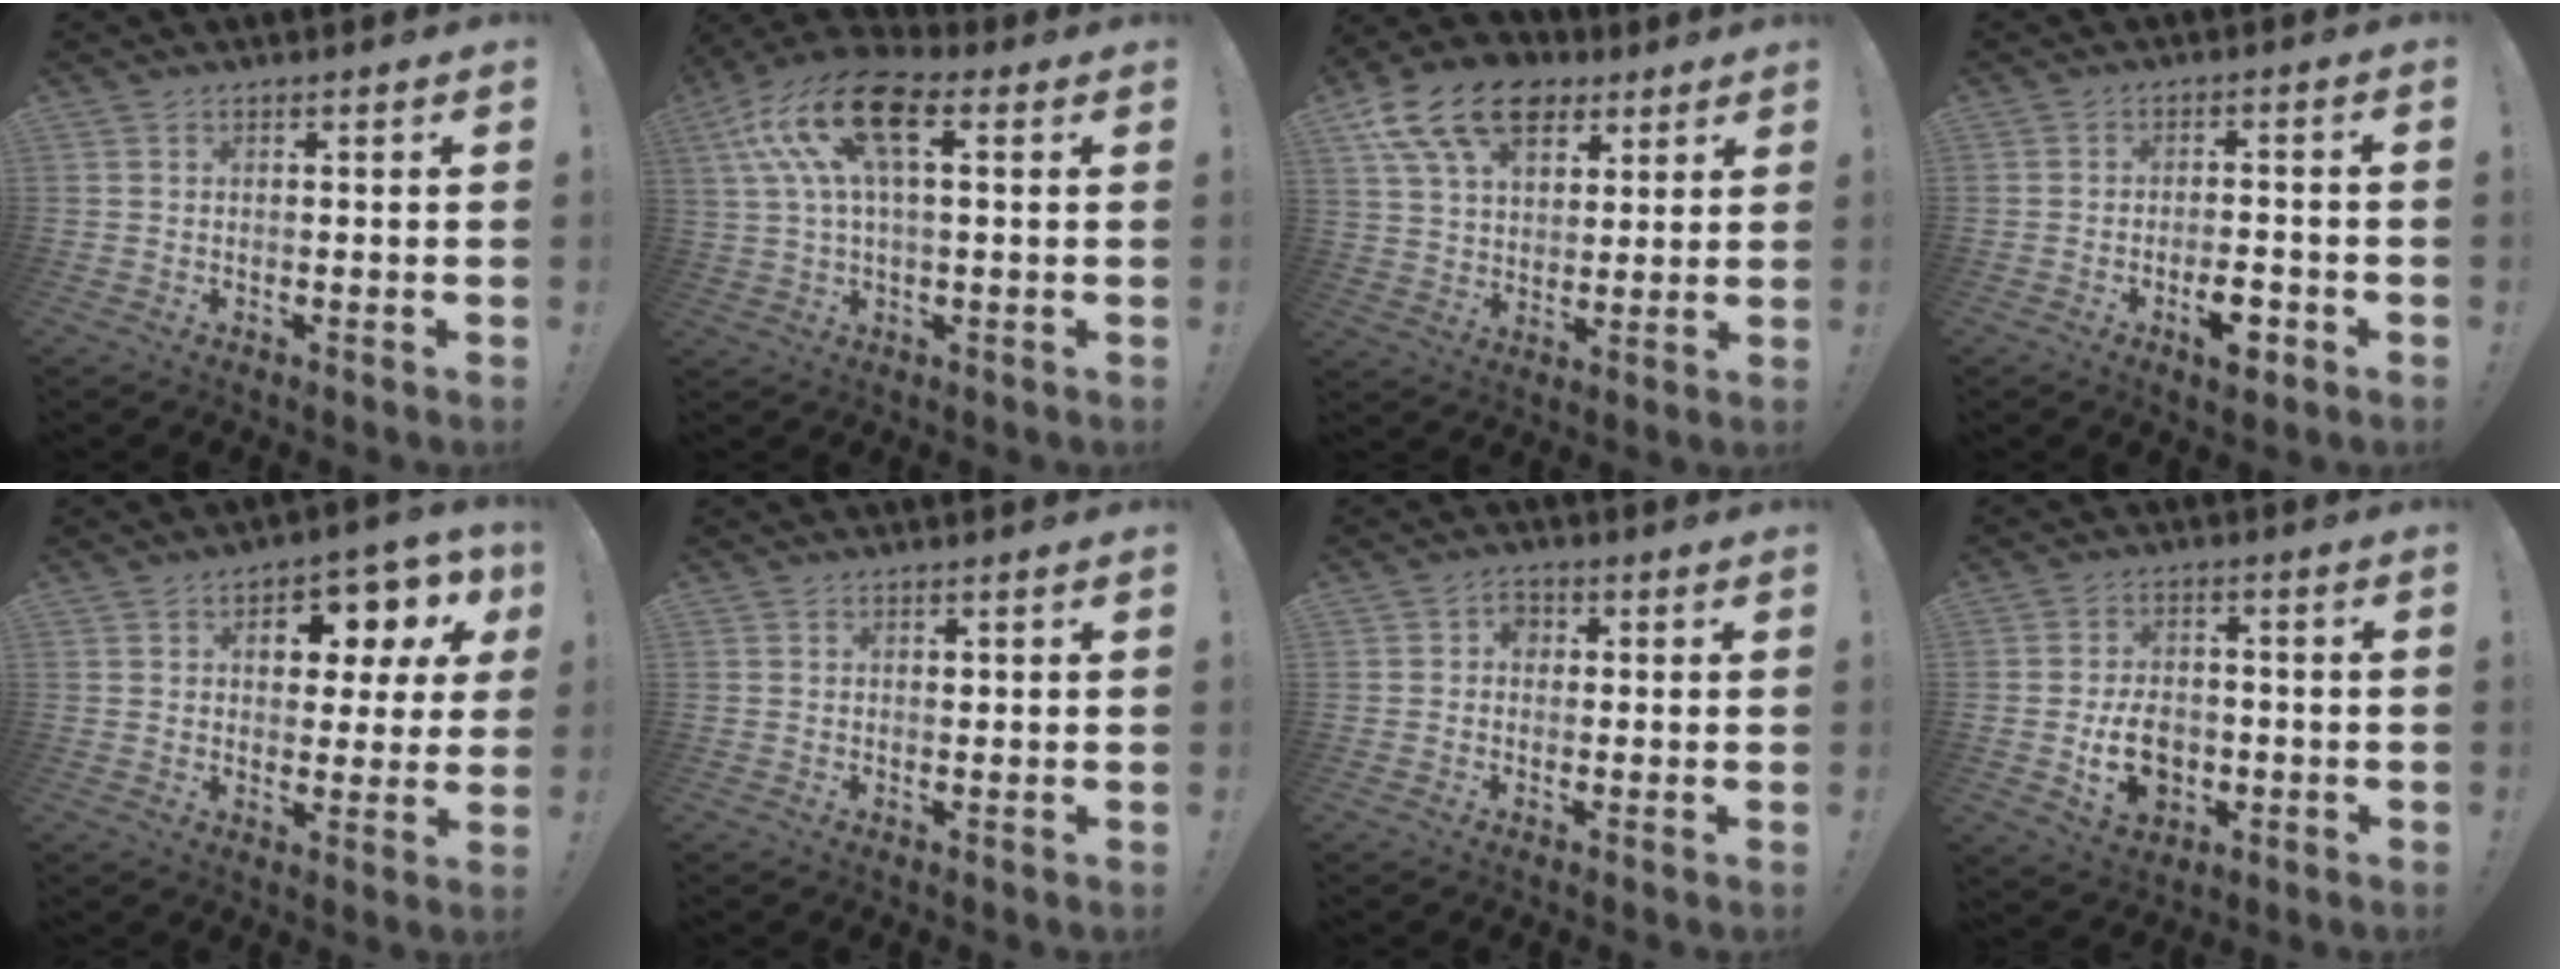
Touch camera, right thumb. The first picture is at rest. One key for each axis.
{"total": 17.3, "fx": 5.6, "fy": 8.1, "fz": 14.2, "tx": -0.269, "ty": -0.005, "tz": 0.093}
{"total": 18.3, "fx": 9.2, "fy": 12.1, "fz": 10.1, "tx": -0.158, "ty": -0.042, "tz": 0.171}
{"total": 6.7, "fx": -3.1, "fy": 2.9, "fz": 5.2, "tx": -0.071, "ty": 0.011, "tz": -0.051}
{"total": 9.9, "fx": 4.1, "fy": 5.8, "fz": 6.8, "tx": -0.084, "ty": -0.025, "tz": 0.068}
{"total": 0.6, "fx": 0.4, "fy": 0.4, "fz": 0.1, "tx": 0.004, "ty": -0.002, "tz": 0.007}
{"total": 3.4, "fx": 0.1, "fy": 2.8, "fz": 1.9, "tx": -0.029, "ty": 0.006, "tz": 0.001}
{"total": 10.7, "fx": -2.4, "fy": 8.1, "fz": 6.6, "tx": -0.094, "ty": 0.007, "tz": -0.039}